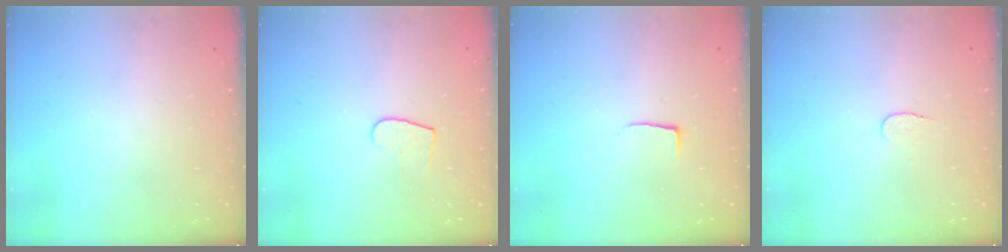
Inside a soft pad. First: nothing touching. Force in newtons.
{"total": 6.0, "press": 6.0, "slide": 0.5}
{"total": 3.9, "press": 3.9, "slide": 0.5}
{"total": 3.7, "press": 3.7, "slide": 0.3}